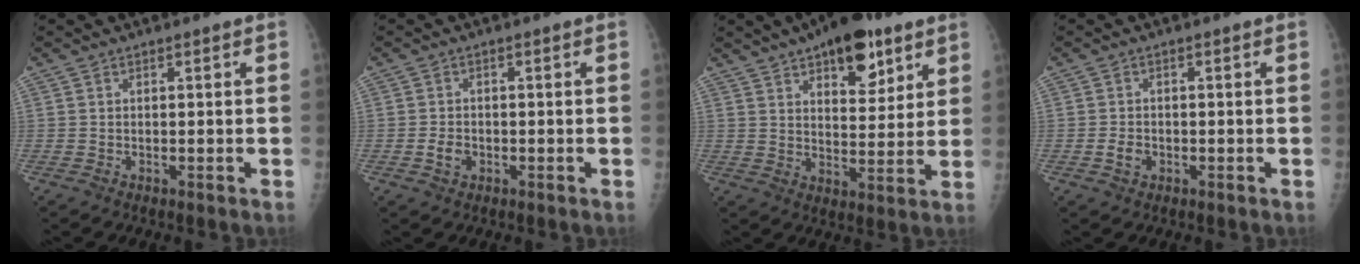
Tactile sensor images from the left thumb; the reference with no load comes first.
{"total": 2.6, "force": [-0.9, 2.0, 1.4], "torque": [-0.020, 0.005, -0.014]}
{"total": 14.1, "force": [8.2, 6.4, 9.5], "torque": [-0.099, -0.033, 0.123]}
{"total": 2.3, "force": [-0.8, 1.8, 1.3], "torque": [-0.017, 0.005, -0.013]}